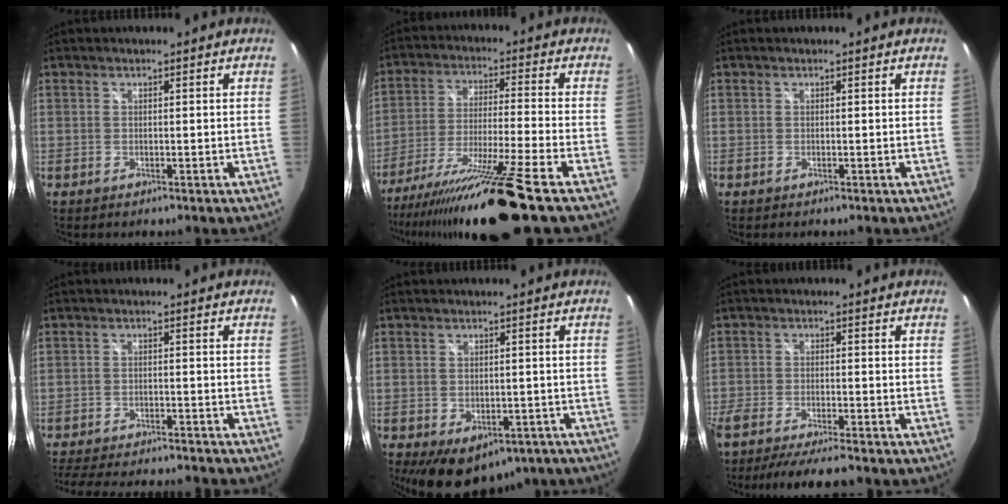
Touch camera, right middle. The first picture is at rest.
{"total": 18.2, "force": [-14.4, -2.3, 10.8], "torque": [-0.215, -0.046, -0.247]}
{"total": 0.0}
{"total": 15.8, "force": [-14.1, 2.8, 6.5], "torque": [-0.140, -0.017, -0.211]}
{"total": 13.5, "force": [-7.9, 8.1, 7.4], "torque": [-0.144, -0.016, -0.089]}
{"total": 9.6, "force": [-8.5, 0.8, 4.4], "torque": [-0.105, -0.023, -0.140]}